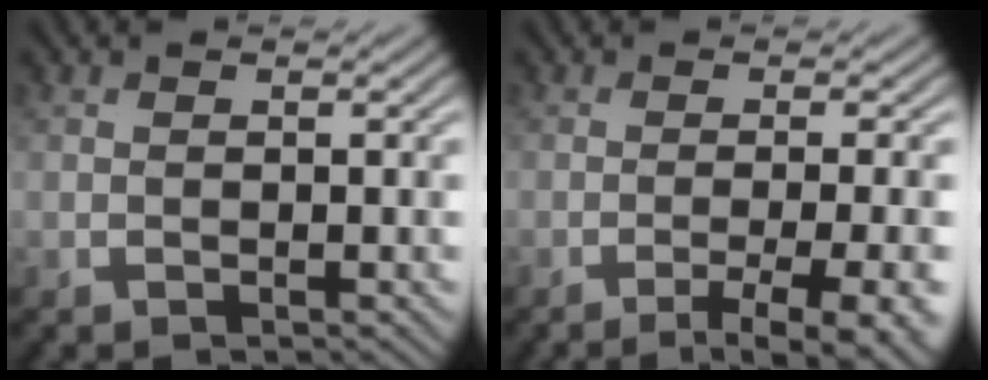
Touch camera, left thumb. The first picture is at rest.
{"total": 7.8, "force": [-3.9, 1.5, 6.6], "torque": [-0.084, 0.003, -0.050]}